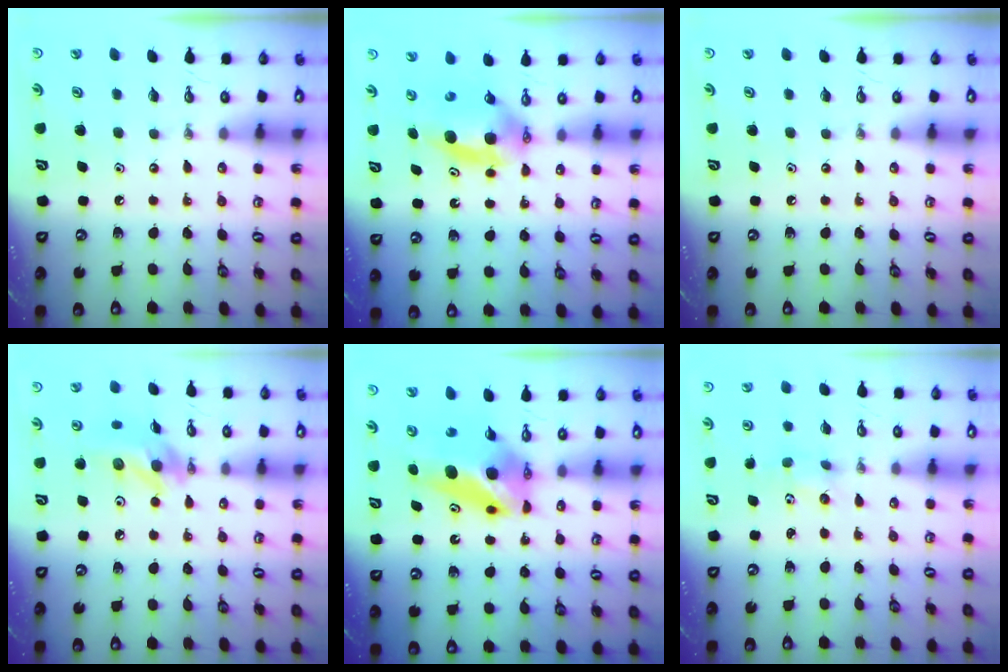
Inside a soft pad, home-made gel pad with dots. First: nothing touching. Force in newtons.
{"total": 7.0, "press": 6.3, "slide": 3.0}
{"total": 0.0}
{"total": 13.3, "press": 12.2, "slide": 5.5}
{"total": 8.0, "press": 6.1, "slide": 5.2}
{"total": 4.0, "press": 3.6, "slide": 1.9}